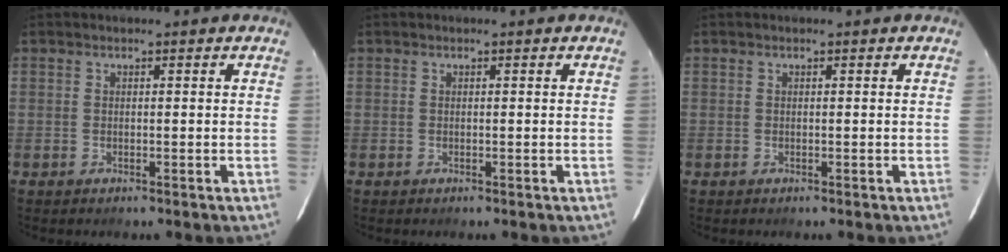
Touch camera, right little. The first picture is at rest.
{"total": 0.0}
{"total": 0.0}